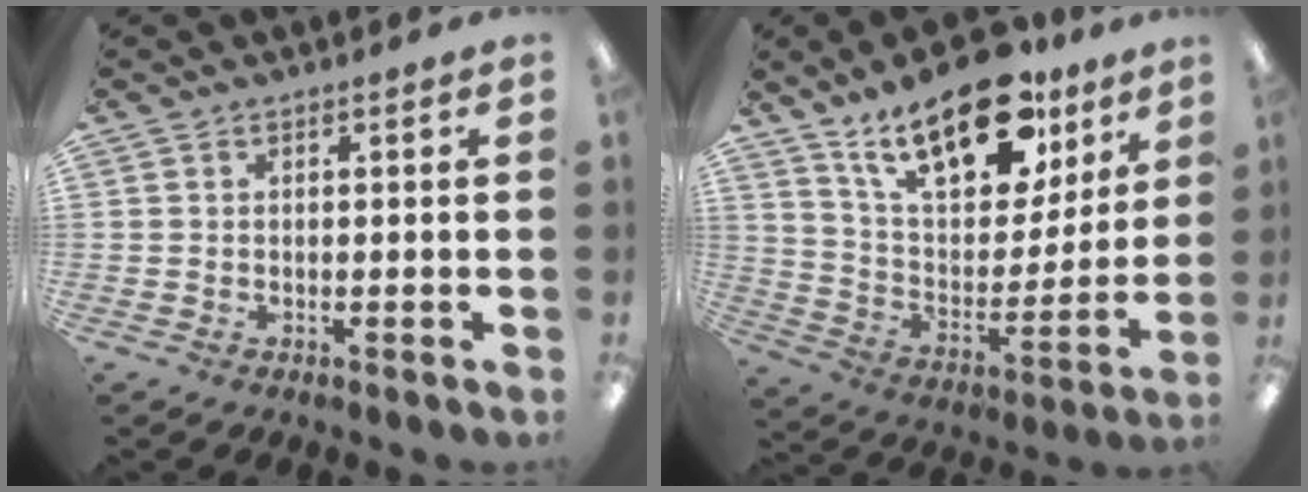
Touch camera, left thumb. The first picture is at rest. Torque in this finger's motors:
{"motor_torque": [0.52, 0.51, 1.32, -1.45, 0.15]}